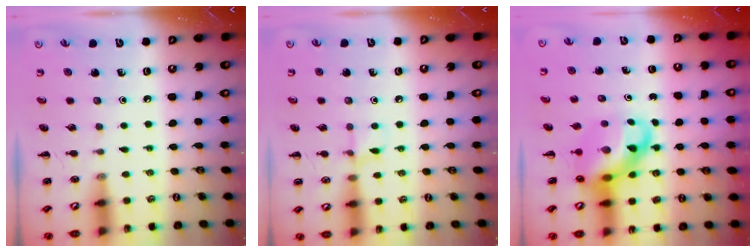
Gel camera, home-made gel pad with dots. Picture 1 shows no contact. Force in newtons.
{"total": 6.2, "press": 5.9, "slide": 1.8}
{"total": 10.7, "press": 10.4, "slide": 2.6}